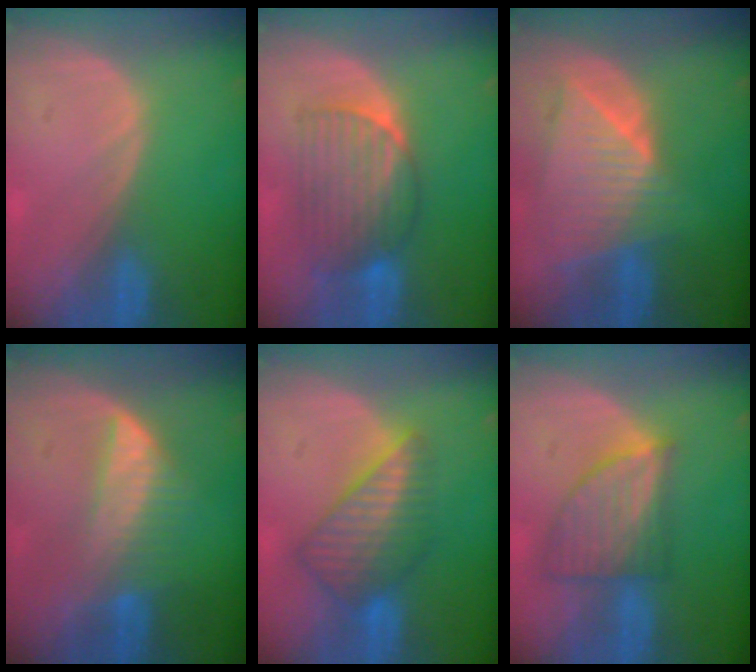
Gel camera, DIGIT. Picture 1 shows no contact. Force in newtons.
{"total": 7.1, "press": 7.1, "slide": 0.3}
{"total": 9.0, "press": 8.0, "slide": 4.1}
{"total": 6.5, "press": 5.8, "slide": 2.9}
{"total": 7.8, "press": 7.1, "slide": 3.4}
{"total": 7.6, "press": 6.7, "slide": 3.5}